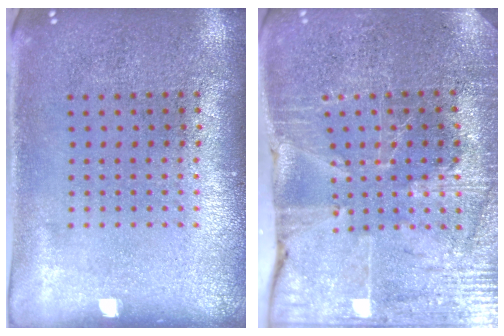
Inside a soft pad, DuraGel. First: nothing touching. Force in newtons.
{"total": 3.4, "press": 3.4, "slide": 0.3}